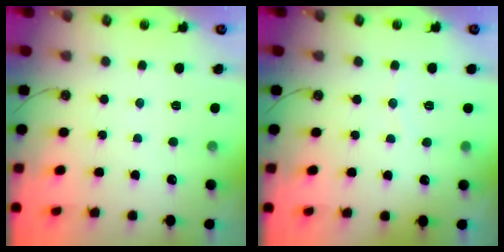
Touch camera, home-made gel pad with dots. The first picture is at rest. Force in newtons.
{"total": 2.0, "press": 1.8, "slide": 0.9}